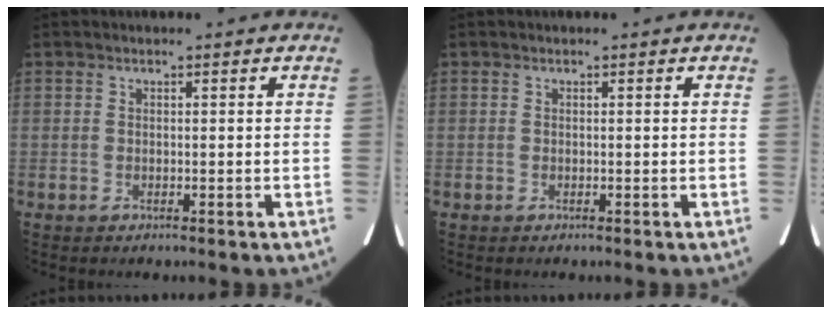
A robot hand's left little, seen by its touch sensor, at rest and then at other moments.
{"total": 0.0}